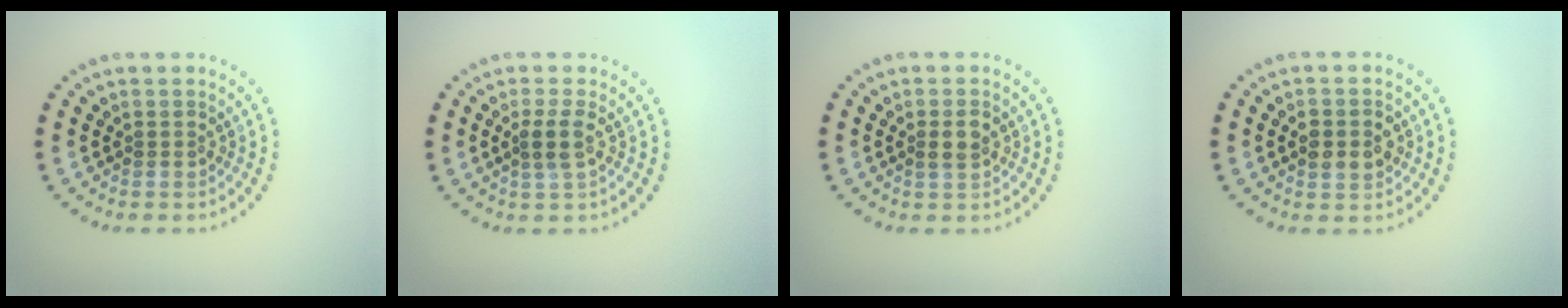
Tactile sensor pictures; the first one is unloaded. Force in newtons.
{"total": 1.8, "press": 1.4, "slide": 1.2}
{"total": 1.6, "press": 1.6, "slide": 0.4}
{"total": 3.0, "press": 3.0, "slide": 0.0}